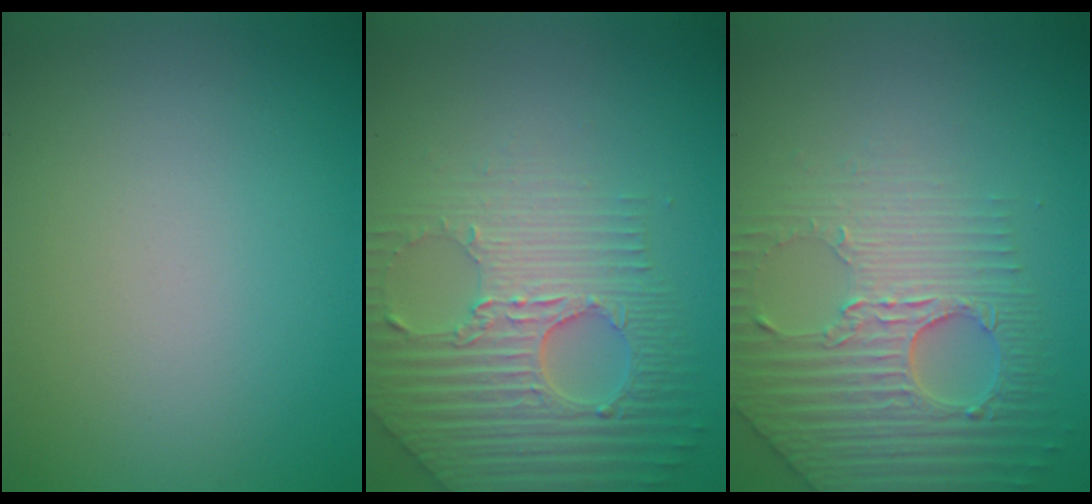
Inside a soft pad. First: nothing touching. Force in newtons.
{"total": 6.9, "press": 5.2, "slide": 4.5}
{"total": 4.8, "press": 4.5, "slide": 1.7}